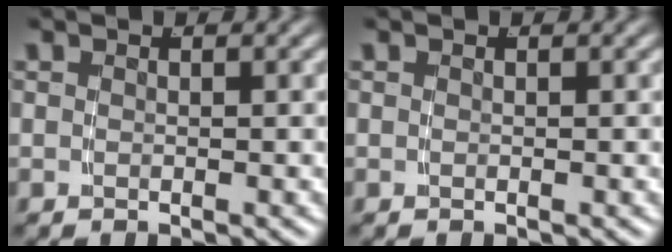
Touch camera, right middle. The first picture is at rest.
{"total": 0.0}